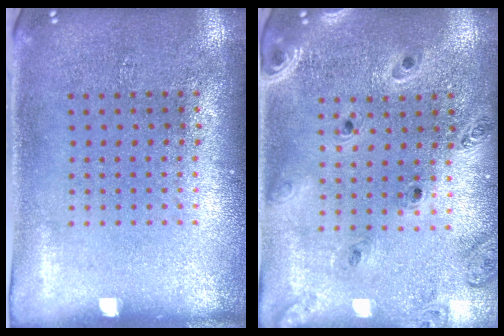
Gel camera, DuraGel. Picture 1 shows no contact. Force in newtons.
{"total": 1.3, "press": 1.3, "slide": 0.2}